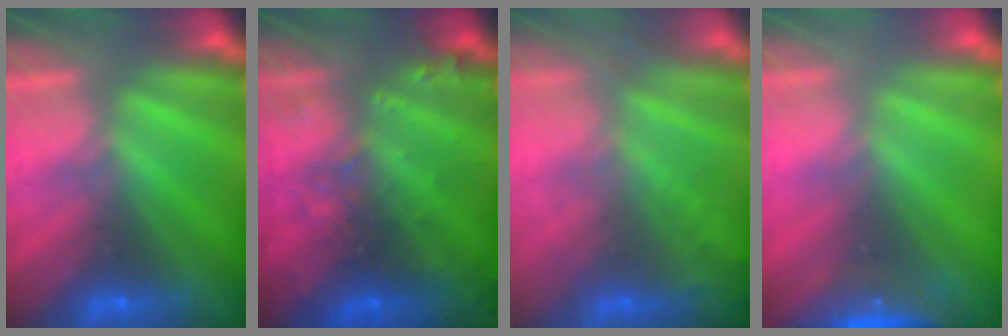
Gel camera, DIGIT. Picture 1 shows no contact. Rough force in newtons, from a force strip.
{"total": 7.8}
{"total": 7.1}
{"total": 7.5}